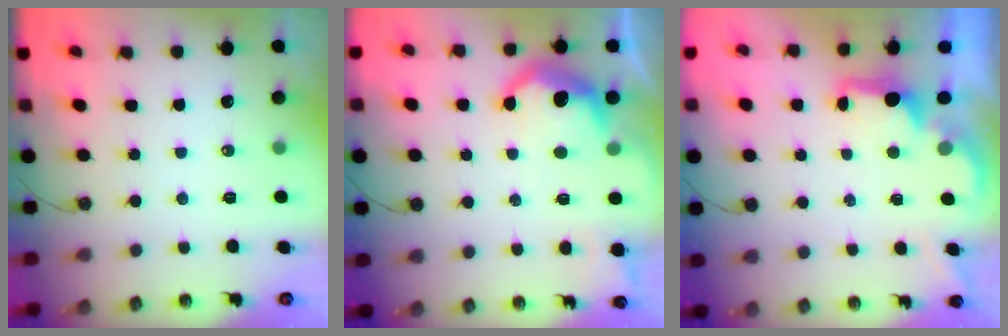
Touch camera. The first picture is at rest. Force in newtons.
{"total": 10.8, "press": 10.7, "slide": 0.9}
{"total": 2.0, "press": 1.8, "slide": 0.8}